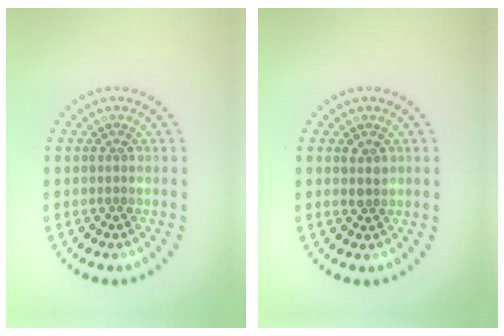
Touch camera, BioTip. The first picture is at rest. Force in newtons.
{"total": 1.1, "press": 1.0, "slide": 0.5}